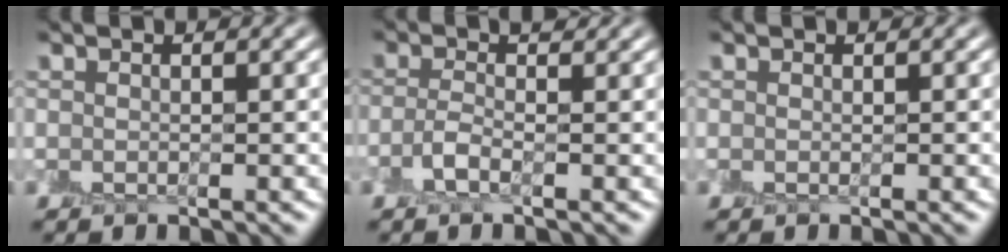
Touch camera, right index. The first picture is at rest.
{"total": 1.7, "force": [-0.5, 0.5, 1.6], "torque": [-0.040, 0.006, -0.013]}
{"total": 0.0}